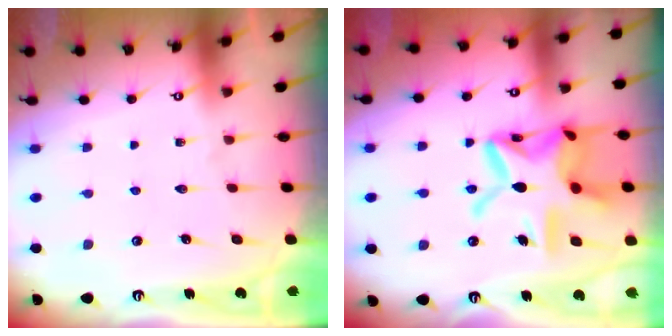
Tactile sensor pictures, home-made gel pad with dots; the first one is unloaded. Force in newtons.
{"total": 20.5, "press": 20.4, "slide": 1.9}